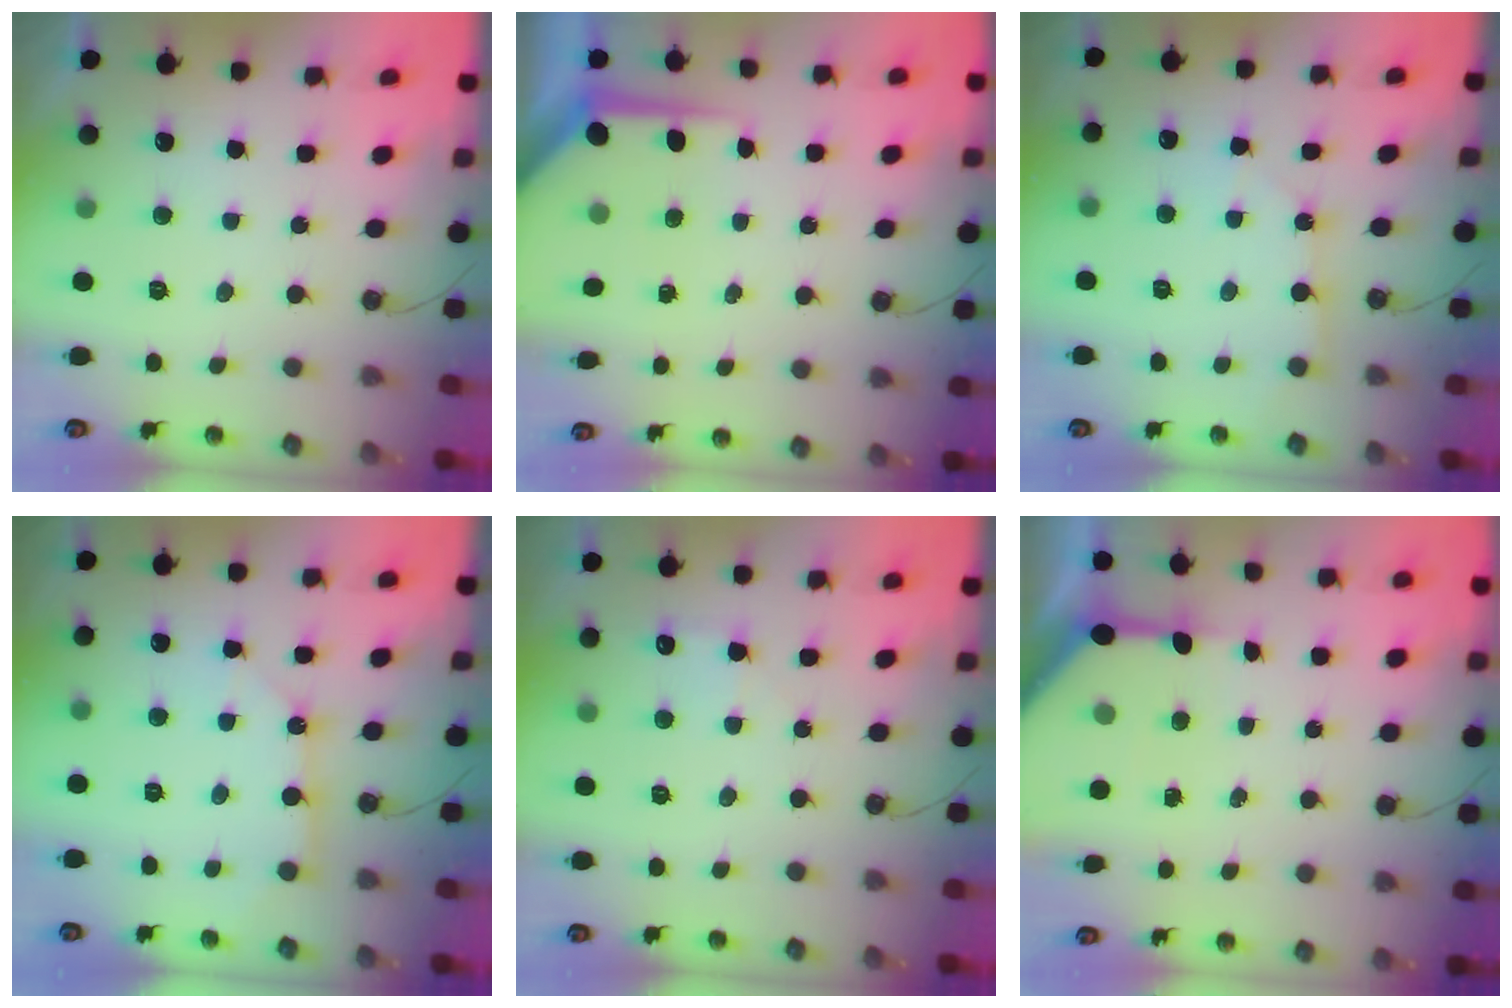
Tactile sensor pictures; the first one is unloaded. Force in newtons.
{"total": 5.3, "press": 5.3, "slide": 0.3}
{"total": 6.0, "press": 5.9, "slide": 0.8}
{"total": 5.1, "press": 5.1, "slide": 0.2}
{"total": 5.3, "press": 5.2, "slide": 0.8}
{"total": 6.6, "press": 6.6, "slide": 0.9}